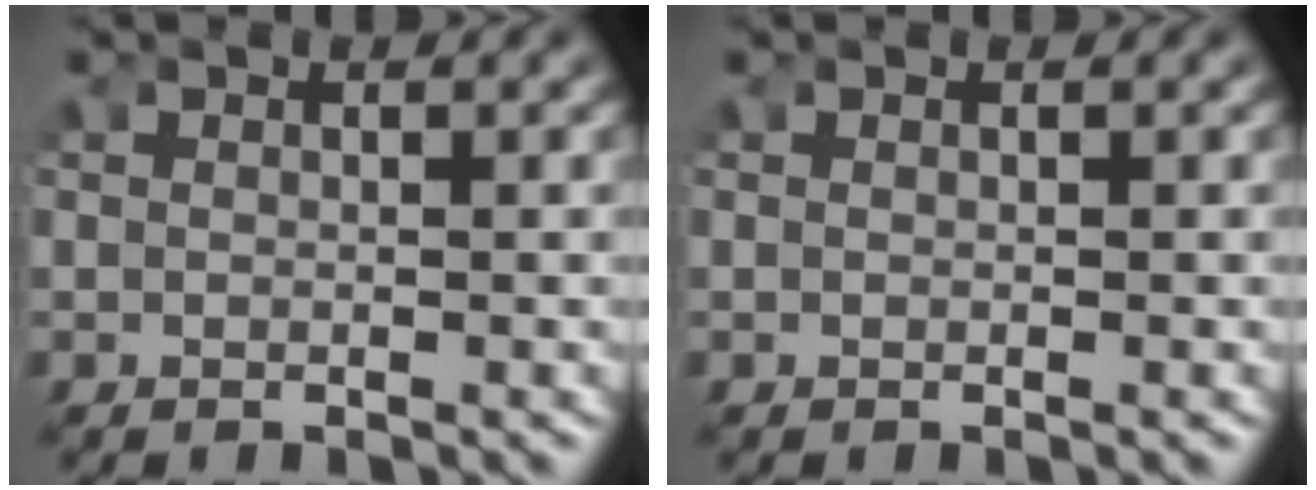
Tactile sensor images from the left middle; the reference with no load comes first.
{"total": 0.0}